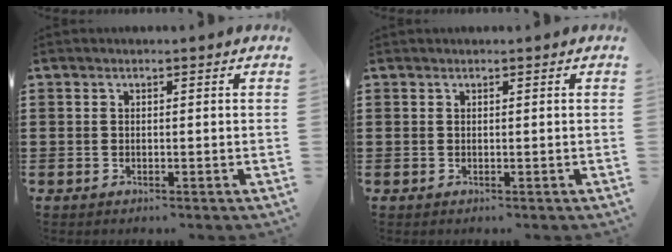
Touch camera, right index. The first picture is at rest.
{"total": 0.0}